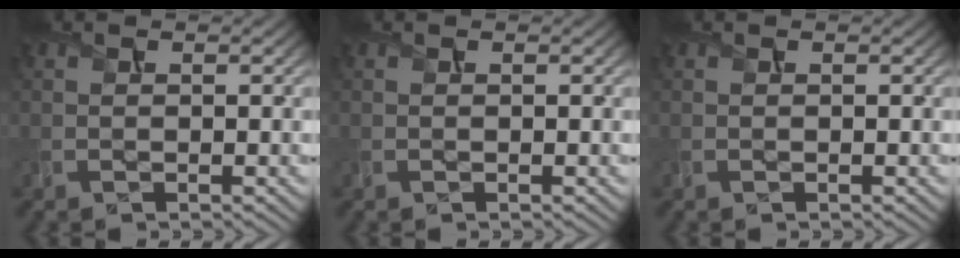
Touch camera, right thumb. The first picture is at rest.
{"total": 0.0}
{"total": 0.0}